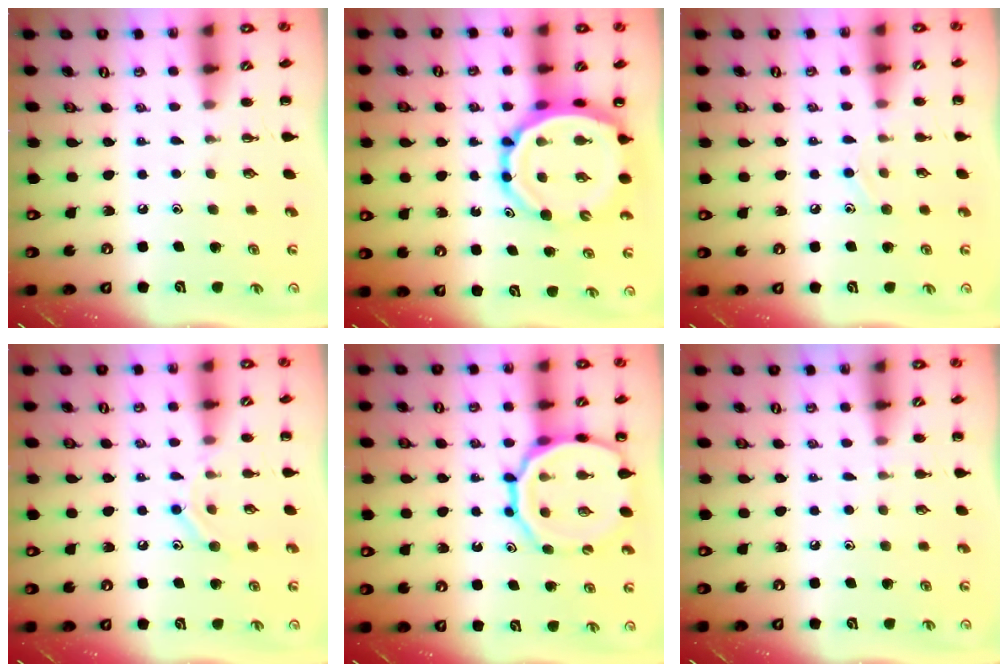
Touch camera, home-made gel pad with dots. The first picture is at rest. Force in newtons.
{"total": 13.7, "press": 13.1, "slide": 4.1}
{"total": 8.3, "press": 7.9, "slide": 2.7}
{"total": 9.3, "press": 9.2, "slide": 1.4}
{"total": 16.7, "press": 16.4, "slide": 3.0}
{"total": 4.5, "press": 4.3, "slide": 1.5}